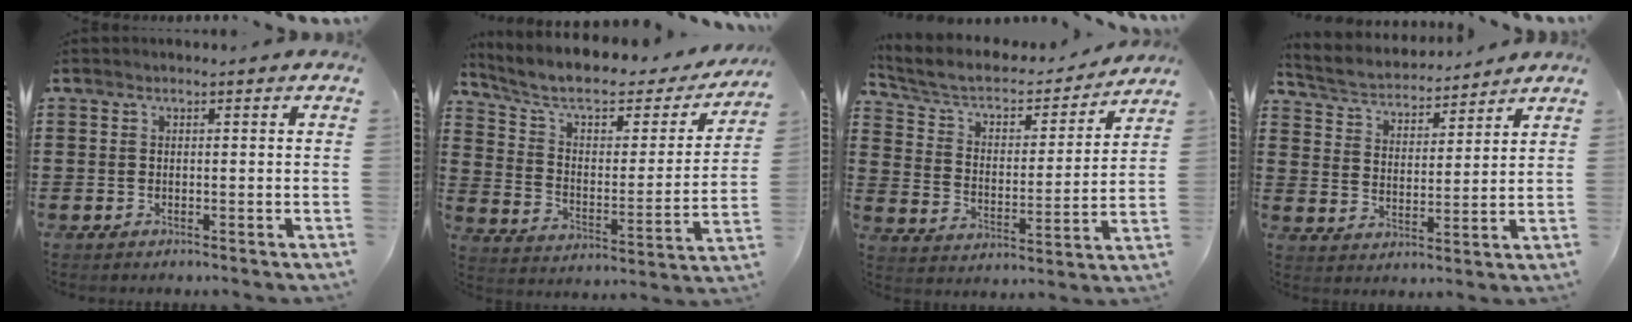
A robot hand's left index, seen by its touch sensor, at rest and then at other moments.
{"total": 8.0, "force": [6.1, 2.6, 4.4], "torque": [-0.113, -0.035, 0.103]}
{"total": 5.1, "force": [4.1, 2.2, 2.0], "torque": [-0.061, -0.029, 0.063]}
{"total": 4.1, "force": [4.0, 0.6, 0.3], "torque": [-0.031, -0.029, 0.065]}